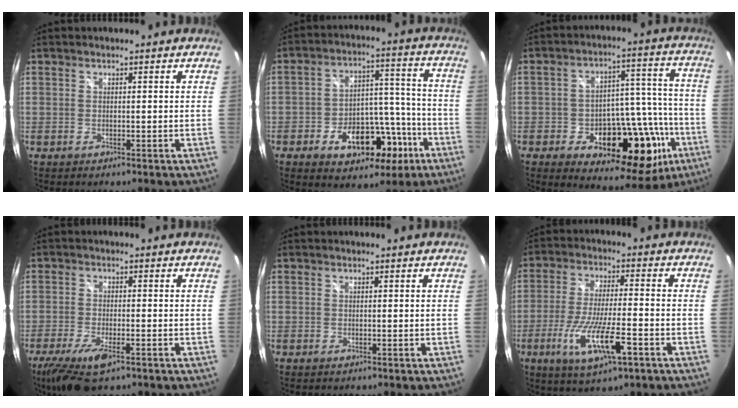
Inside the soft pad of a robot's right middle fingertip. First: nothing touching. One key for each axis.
{"total": 15.5, "fx": -7.7, "fy": 9.6, "fz": 9.3, "tx": -0.158, "ty": 0.043, "tz": -0.097}
{"total": 22.2, "fx": -9.0, "fy": 13.0, "fz": 15.6, "tx": -0.235, "ty": 0.020, "tz": -0.108}
{"total": 8.9, "fx": -5.5, "fy": 2.7, "fz": 6.5, "tx": -0.153, "ty": -0.032, "tz": -0.101}
{"total": 0.0}
{"total": 12.9, "fx": -5.7, "fy": 2.8, "fz": 11.2, "tx": -0.225, "ty": -0.024, "tz": -0.099}